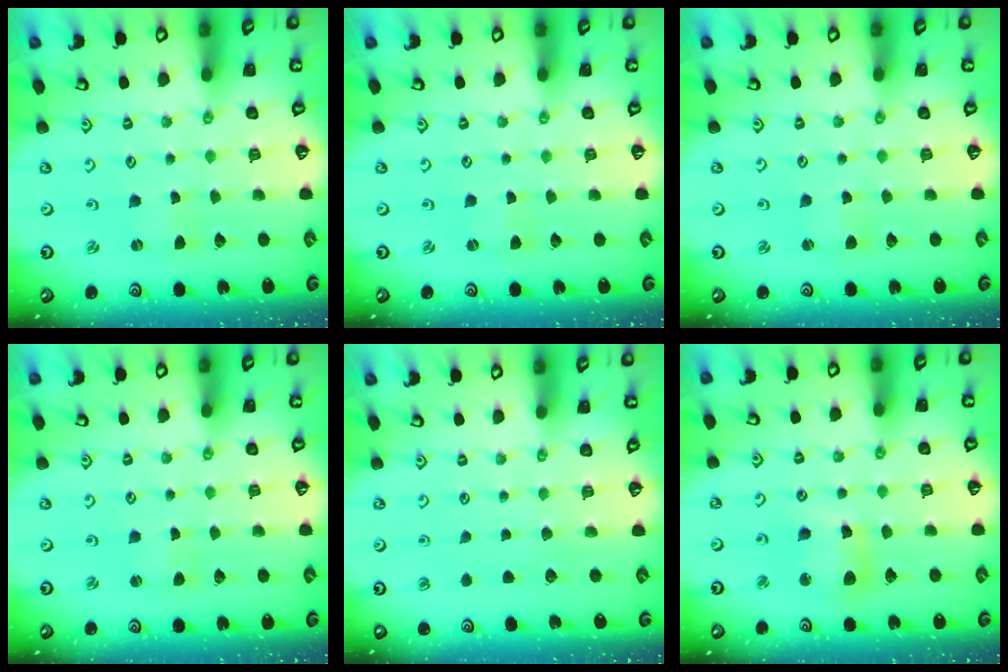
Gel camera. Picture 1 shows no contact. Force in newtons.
{"total": 1.2, "press": 1.2, "slide": 0.4}
{"total": 2.4, "press": 2.4, "slide": 0.3}
{"total": 0.7, "press": 0.7, "slide": 0.2}
{"total": 0.0}
{"total": 9.5, "press": 9.4, "slide": 1.1}